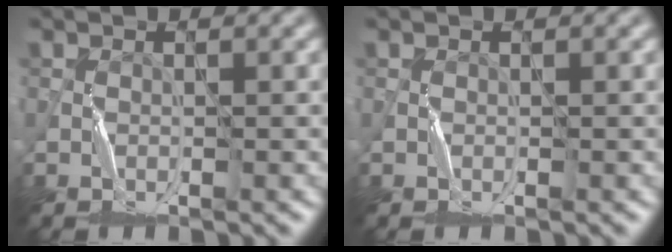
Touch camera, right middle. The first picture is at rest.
{"total": 0.0}